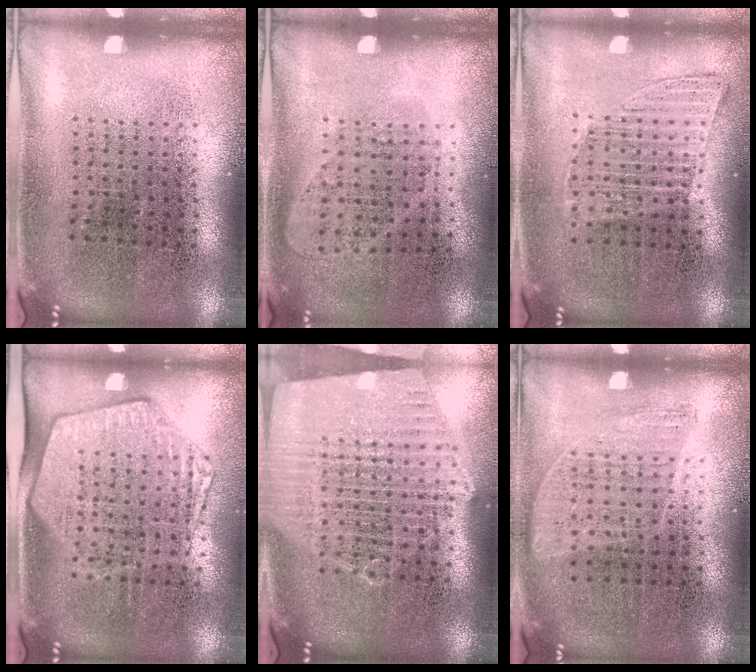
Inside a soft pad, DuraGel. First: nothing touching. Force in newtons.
{"total": 1.0, "press": 0.8, "slide": 0.5}
{"total": 1.0, "press": 1.0, "slide": 0.4}
{"total": 1.9, "press": 1.7, "slide": 0.9}
{"total": 1.8, "press": 1.7, "slide": 0.6}
{"total": 0.5, "press": 0.4, "slide": 0.4}